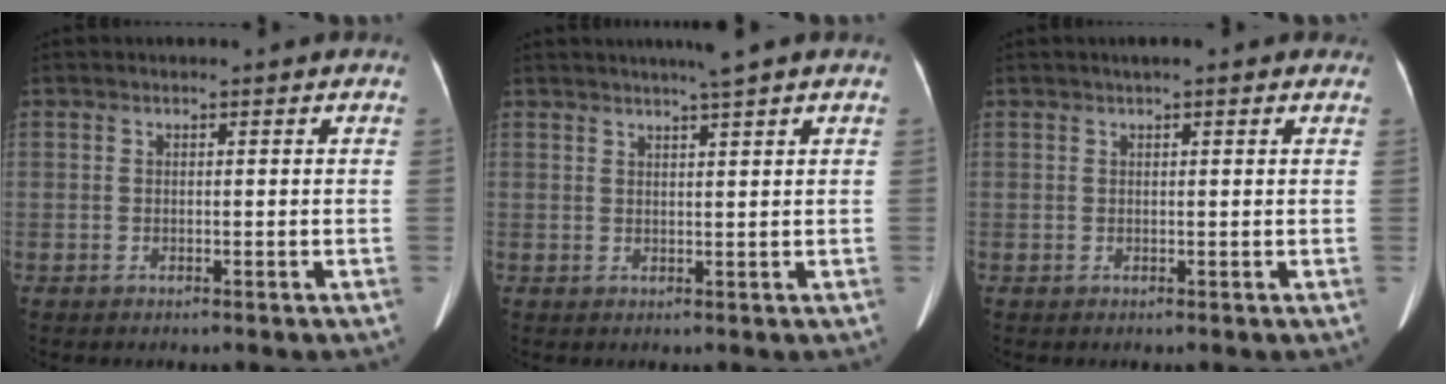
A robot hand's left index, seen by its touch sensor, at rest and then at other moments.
{"total": 3.5, "force": [2.7, -0.8, 2.1], "torque": [-0.032, 0.007, 0.045]}
{"total": 3.0, "force": [2.1, 0.6, 2.0], "torque": [-0.026, 0.023, 0.026]}